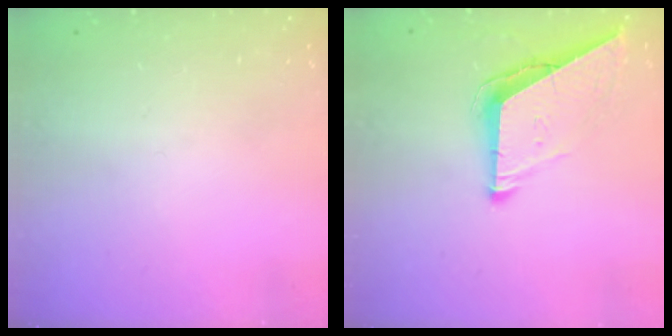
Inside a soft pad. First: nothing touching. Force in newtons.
{"total": 8.8, "press": 8.7, "slide": 0.4}